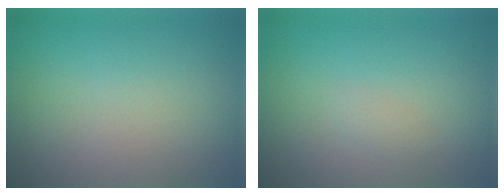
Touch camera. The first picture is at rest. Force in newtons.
{"total": 0.7, "press": 0.7, "slide": 0.0}